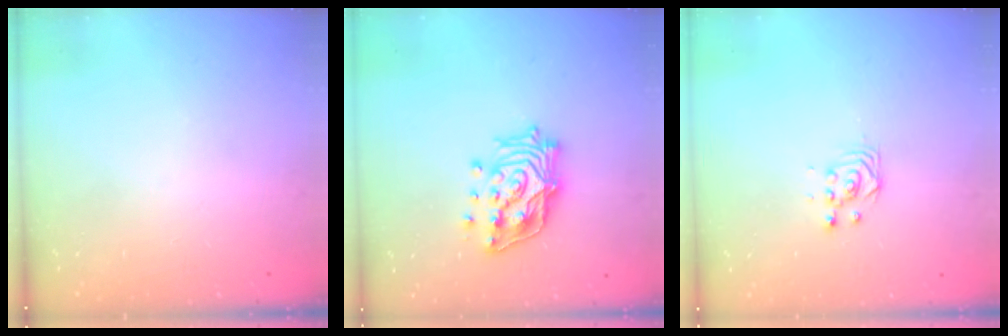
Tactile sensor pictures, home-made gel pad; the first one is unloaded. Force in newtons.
{"total": 18.3, "press": 18.1, "slide": 2.4}
{"total": 3.4, "press": 3.4, "slide": 0.2}